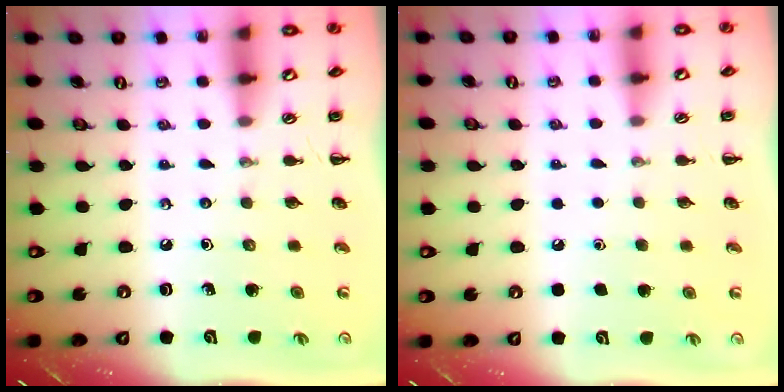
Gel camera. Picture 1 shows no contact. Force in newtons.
{"total": 1.8, "press": 1.8, "slide": 0.1}